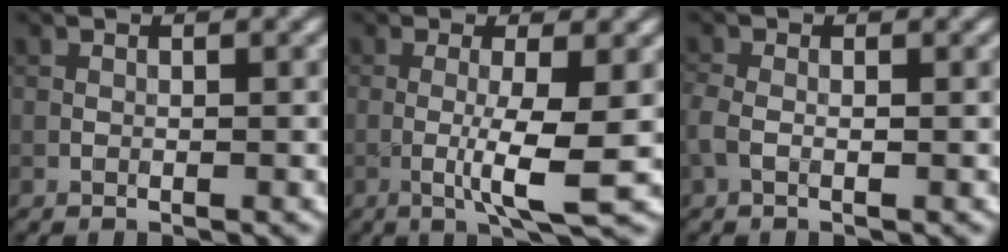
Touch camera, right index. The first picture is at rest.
{"total": 4.5, "force": [-0.5, 0.6, 4.5], "torque": [-0.077, -0.011, -0.010]}
{"total": 1.4, "force": [-0.5, 0.7, 1.0], "torque": [-0.031, -0.001, -0.015]}